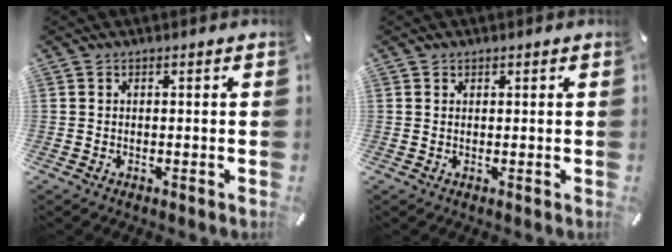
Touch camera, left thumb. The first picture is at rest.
{"total": 0.7, "force": [0.4, 0.5, -0.2], "torque": [0.004, 0.002, 0.008]}